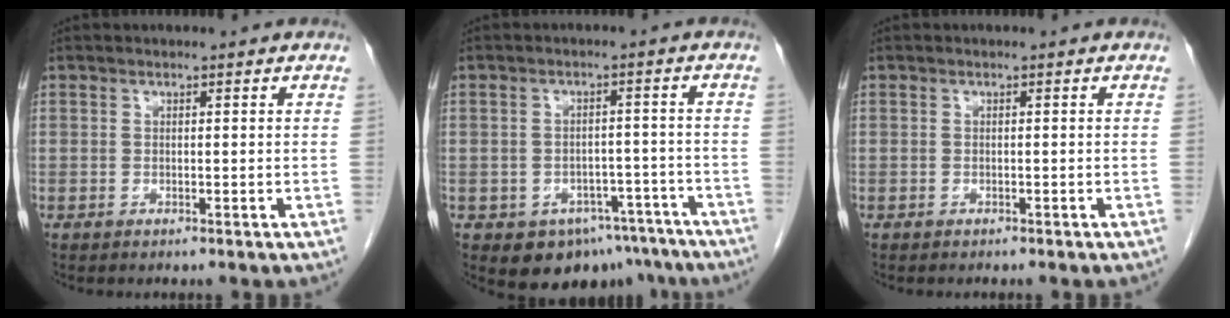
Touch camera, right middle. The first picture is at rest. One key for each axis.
{"total": 9.5, "fx": -6.4, "fy": 6.2, "fz": 3.3, "tx": -0.026, "ty": 0.023, "tz": -0.081}
{"total": 0.7, "fx": -0.6, "fy": 0.2, "fz": 0.3, "tx": -0.011, "ty": -0.001, "tz": -0.009}